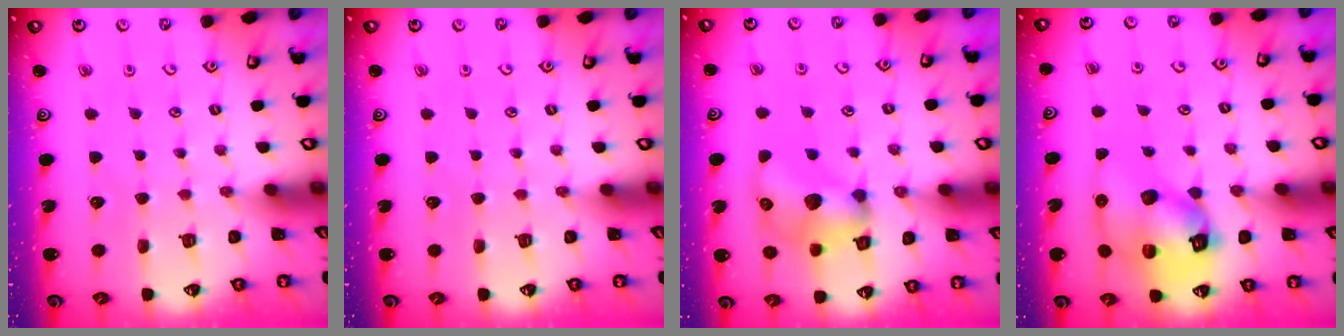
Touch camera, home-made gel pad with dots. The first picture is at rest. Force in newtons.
{"total": 0.0}
{"total": 13.3, "press": 13.3, "slide": 0.9}
{"total": 14.6, "press": 14.4, "slide": 2.2}